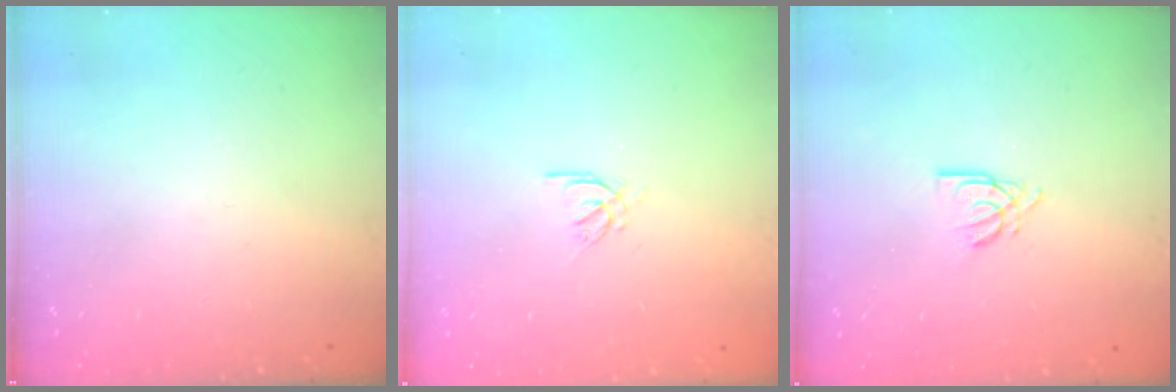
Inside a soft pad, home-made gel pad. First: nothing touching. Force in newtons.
{"total": 2.6, "press": 2.5, "slide": 0.7}
{"total": 6.7, "press": 6.7, "slide": 0.5}